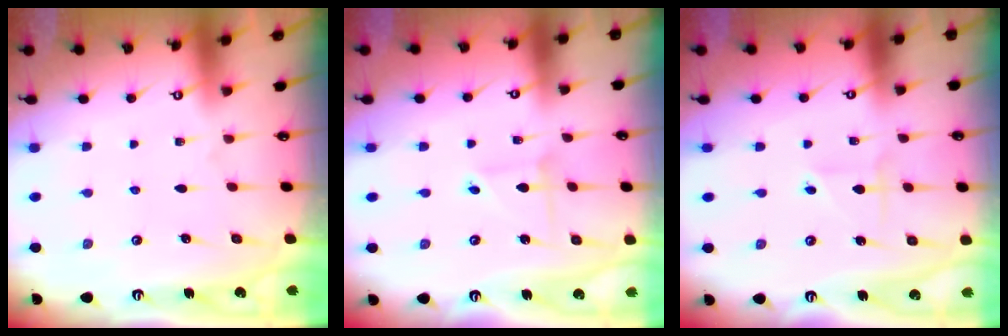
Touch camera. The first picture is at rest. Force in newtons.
{"total": 2.6, "press": 2.6, "slide": 0.2}
{"total": 2.2, "press": 2.2, "slide": 0.1}